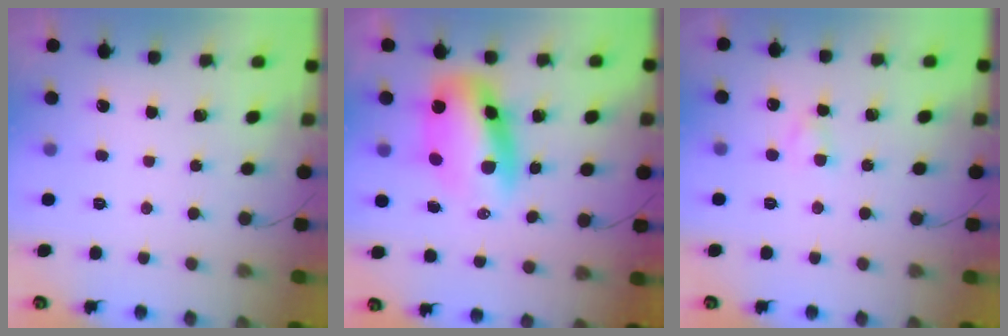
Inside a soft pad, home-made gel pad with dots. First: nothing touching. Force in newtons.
{"total": 11.7, "press": 11.4, "slide": 2.9}
{"total": 2.8, "press": 2.6, "slide": 1.0}